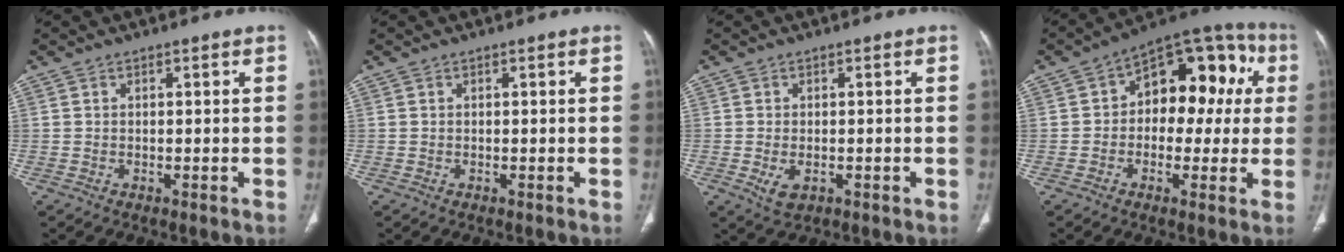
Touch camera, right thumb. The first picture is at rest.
{"total": 0.0}
{"total": 3.3, "force": [-1.0, 2.0, 2.5], "torque": [-0.045, -0.003, -0.009]}
{"total": 16.3, "force": [2.1, 10.3, 12.5], "torque": [-0.104, 0.048, 0.018]}